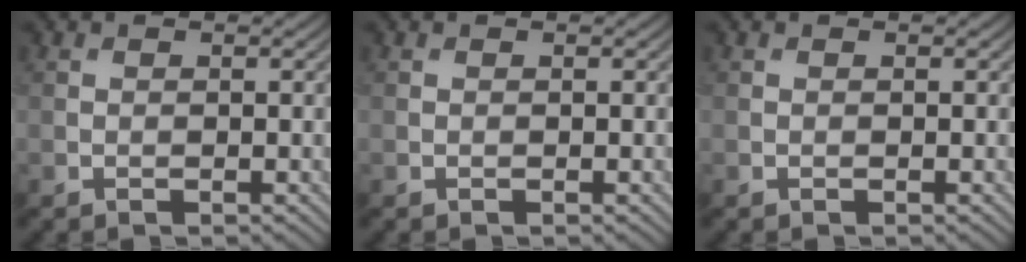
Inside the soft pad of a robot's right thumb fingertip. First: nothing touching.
{"total": 0.0}
{"total": 0.0}